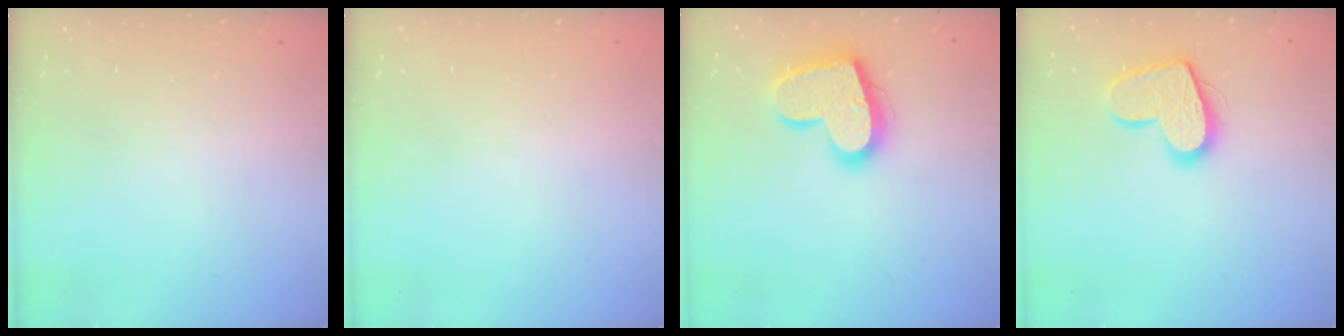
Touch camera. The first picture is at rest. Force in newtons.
{"total": 0.6, "press": 0.6, "slide": 0.2}
{"total": 18.3, "press": 18.2, "slide": 1.4}
{"total": 14.3, "press": 14.3, "slide": 1.1}